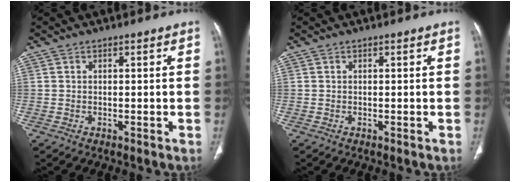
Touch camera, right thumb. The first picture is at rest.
{"total": 0.0}